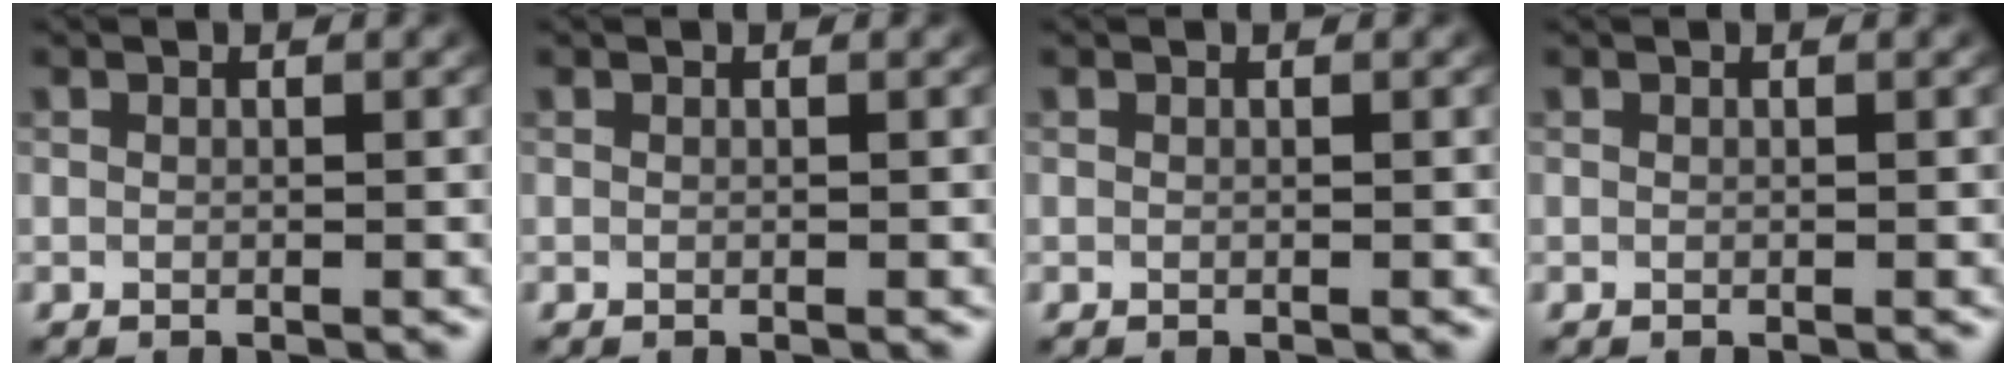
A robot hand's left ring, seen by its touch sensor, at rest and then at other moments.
{"total": 0.0}
{"total": 0.0}
{"total": 0.0}